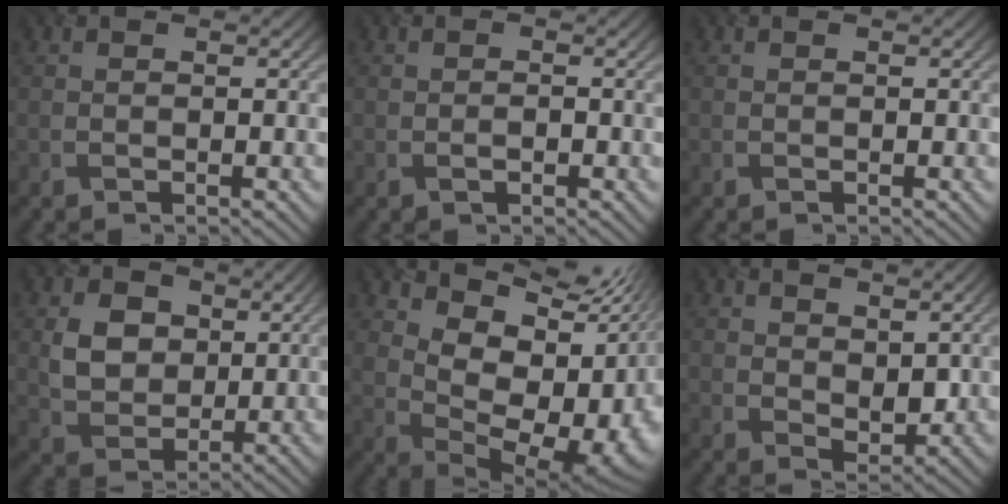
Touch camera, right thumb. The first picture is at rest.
{"total": 1.1, "force": [-0.5, 0.5, 0.8], "torque": [-0.013, 0.002, -0.009]}
{"total": 0.0}
{"total": 6.5, "force": [2.1, 5.0, 3.6], "torque": [-0.087, -0.004, 0.035]}
{"total": 14.6, "force": [4.3, 8.4, 11.0], "torque": [-0.165, 0.000, 0.090]}
{"total": 4.0, "force": [1.9, 2.3, 2.5], "torque": [-0.050, -0.011, 0.037]}